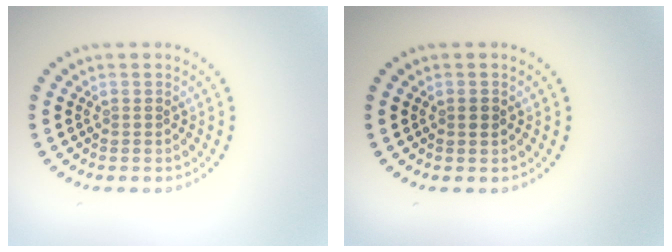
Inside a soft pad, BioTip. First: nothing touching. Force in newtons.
{"total": 0.9, "press": 0.9, "slide": 0.1}